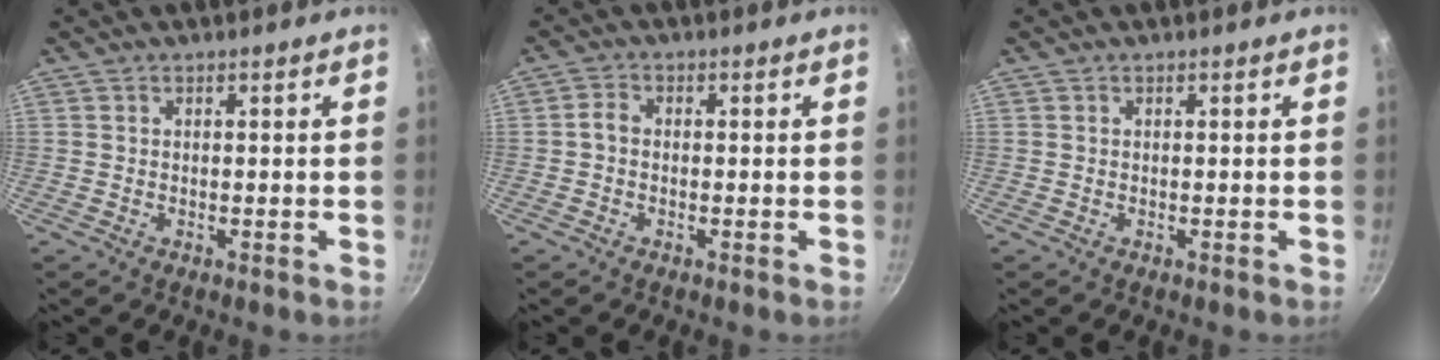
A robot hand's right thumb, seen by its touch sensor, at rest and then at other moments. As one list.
[{"total": 2.0, "force": [-0.3, 1.3, 1.5], "torque": [-0.034, 0.012, -0.013]}, {"total": 0.0}]